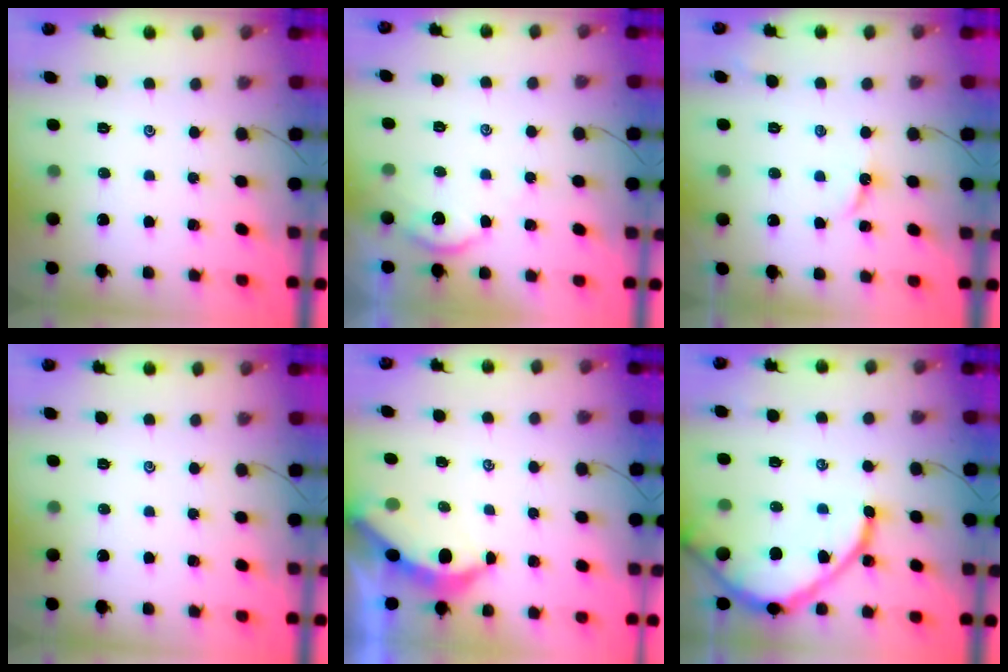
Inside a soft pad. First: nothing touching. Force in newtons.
{"total": 2.8, "press": 2.8, "slide": 0.4}
{"total": 3.4, "press": 3.4, "slide": 0.3}
{"total": 0.0}
{"total": 3.8, "press": 3.8, "slide": 0.4}
{"total": 13.6, "press": 13.5, "slide": 1.6}